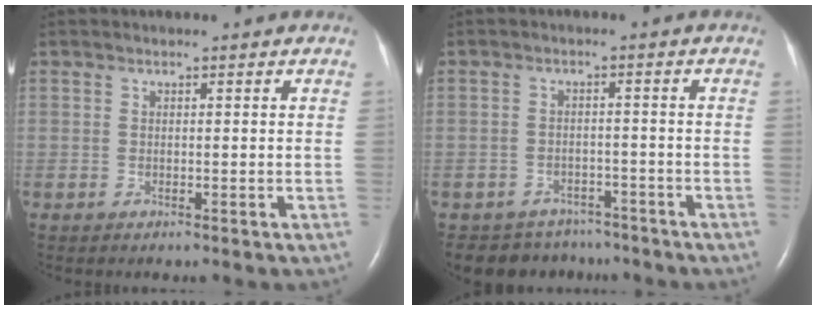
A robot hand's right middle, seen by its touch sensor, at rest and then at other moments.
{"total": 7.1, "force": [-6.2, 3.6, -0.1], "torque": [0.002, 0.015, -0.081]}